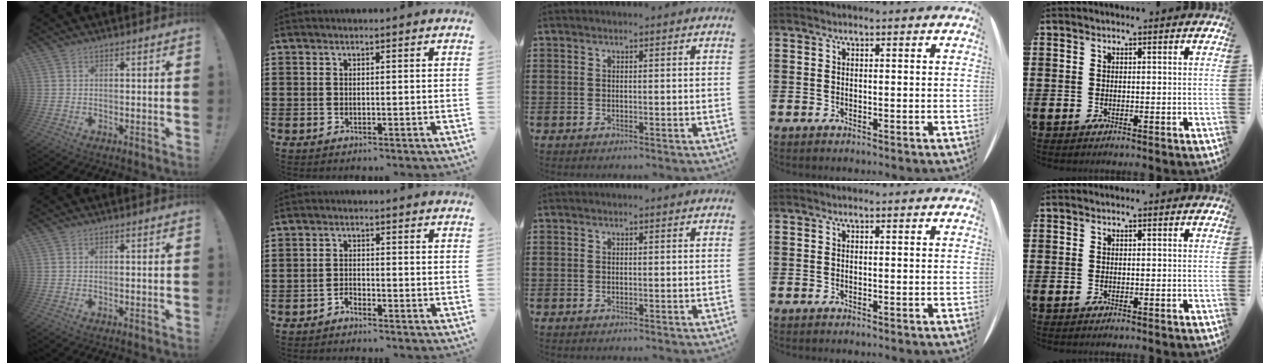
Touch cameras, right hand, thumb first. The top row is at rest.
{"index": {"total": 1.6, "force": [-1.5, 0.4, 0.2], "torque": [-0.009, 0.003, -0.032]}}